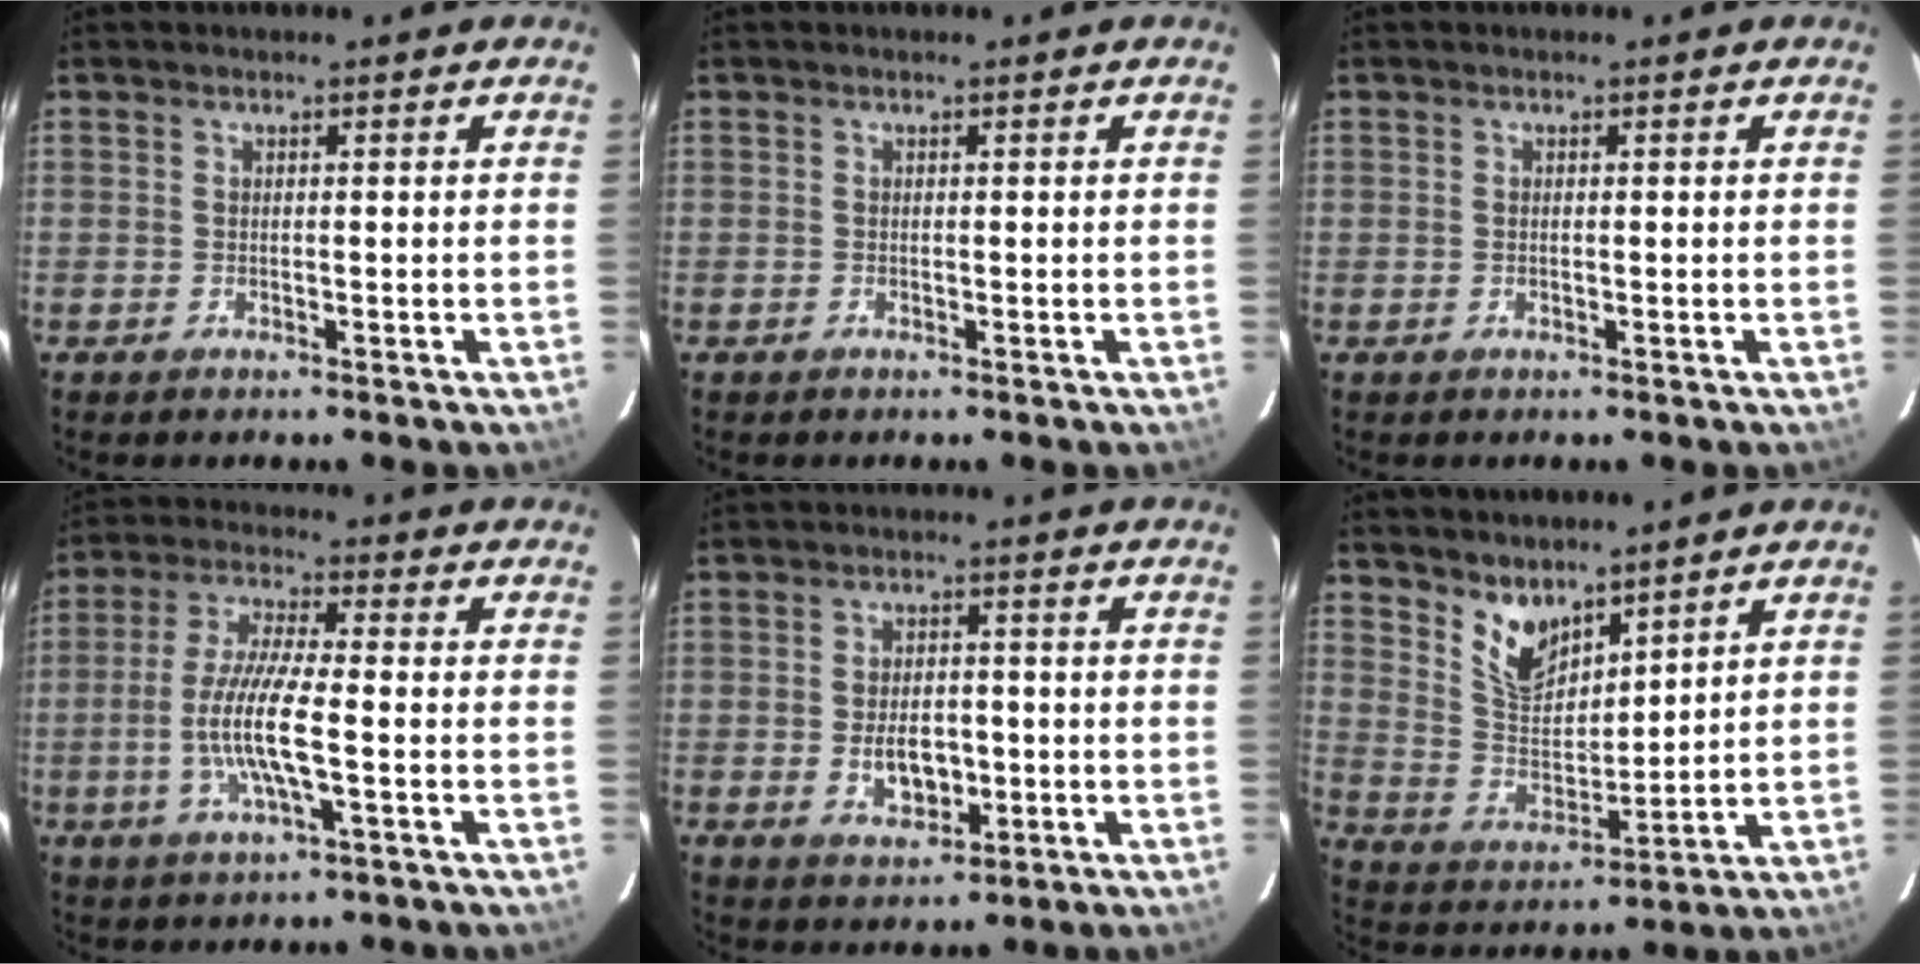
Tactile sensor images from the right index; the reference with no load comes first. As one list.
[{"total": 0.0}, {"total": 0.0}, {"total": 10.5, "force": [-2.4, 1.5, 10.1], "torque": [-0.205, -0.003, -0.048]}, {"total": 6.4, "force": [-1.4, 4.1, 4.7], "torque": [-0.090, 0.000, -0.014]}, {"total": 8.5, "force": [6.4, 4.0, 3.7], "torque": [-0.065, -0.001, 0.131]}]